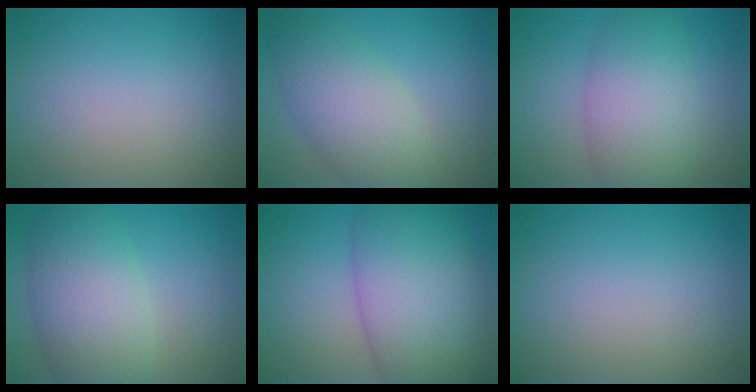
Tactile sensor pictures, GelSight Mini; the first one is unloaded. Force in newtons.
{"total": 6.4, "press": 6.3, "slide": 0.5}
{"total": 6.6, "press": 6.6, "slide": 0.4}
{"total": 7.1, "press": 7.1, "slide": 0.3}
{"total": 10.3, "press": 10.3, "slide": 0.5}
{"total": 0.0}